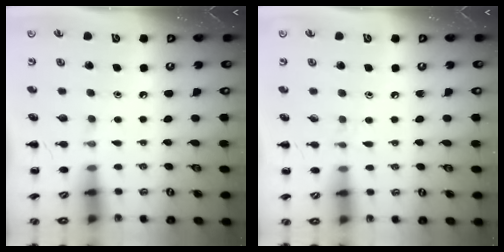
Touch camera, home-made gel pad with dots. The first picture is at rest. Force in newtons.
{"total": 4.0, "press": 3.6, "slide": 1.7}